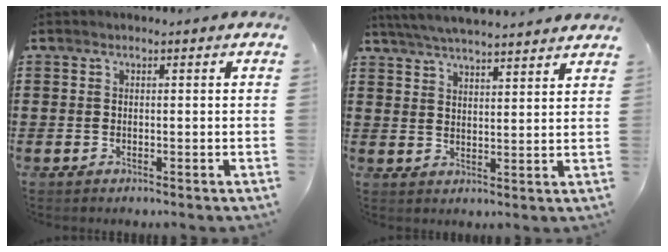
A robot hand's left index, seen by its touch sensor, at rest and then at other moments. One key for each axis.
{"total": 5.0, "fx": 4.8, "fy": -0.3, "fz": 1.3, "tx": -0.041, "ty": -0.021, "tz": 0.086}